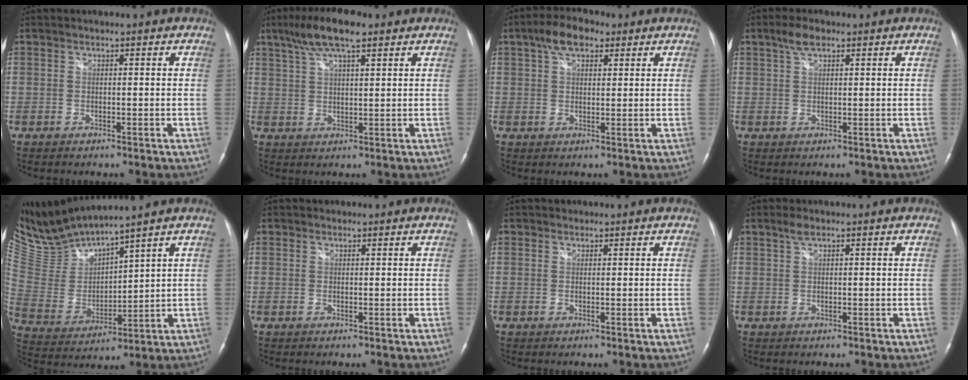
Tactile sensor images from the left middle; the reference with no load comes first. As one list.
[{"total": 8.8, "force": [5.8, 1.8, 6.3], "torque": [-0.125, 0.021, 0.100]}, {"total": 6.2, "force": [3.5, 3.1, 4.1], "torque": [-0.081, 0.025, 0.061]}, {"total": 3.0, "force": [1.9, 1.3, 2.0], "torque": [-0.044, 0.012, 0.037]}, {"total": 9.6, "force": [9.4, -0.9, 1.8], "torque": [-0.065, -0.009, 0.212]}, {"total": 0.8, "force": [0.4, 0.6, 0.1], "torque": [0.001, 0.001, 0.004]}, {"total": 0.9, "force": [0.5, 0.7, 0.1], "torque": [0.002, 0.000, 0.004]}, {"total": 1.4, "force": [0.9, 0.5, 1.0], "torque": [-0.020, 0.010, 0.017]}]